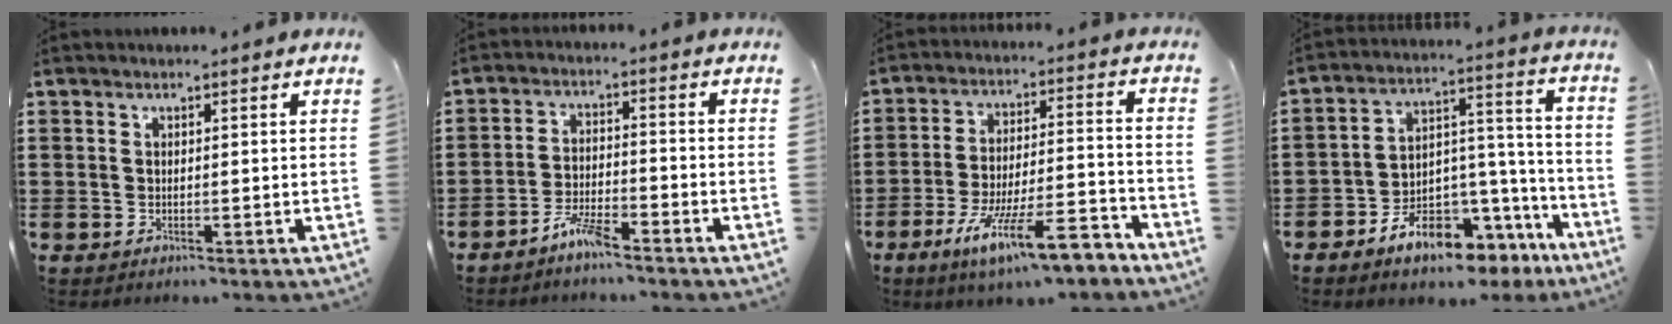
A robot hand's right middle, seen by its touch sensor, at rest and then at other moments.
{"total": 4.3, "force": [-3.6, 0.6, 2.3], "torque": [-0.053, 0.005, -0.072]}
{"total": 11.8, "force": [-8.3, 1.8, 8.3], "torque": [-0.147, 0.015, -0.154]}
{"total": 9.1, "force": [-7.4, 3.7, 3.9], "torque": [-0.058, 0.032, -0.133]}